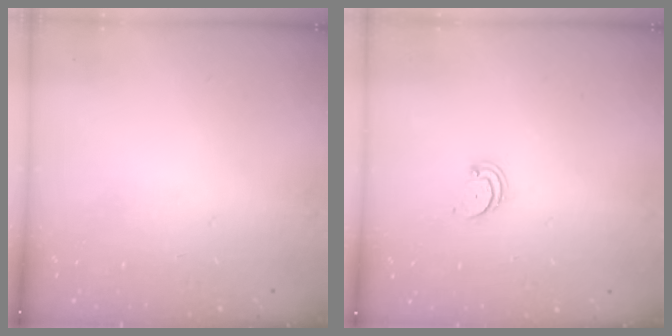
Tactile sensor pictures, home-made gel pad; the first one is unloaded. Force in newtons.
{"total": 2.4, "press": 2.3, "slide": 0.5}